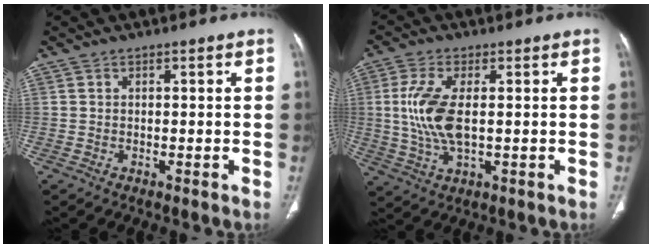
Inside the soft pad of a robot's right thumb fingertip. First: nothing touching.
{"total": 9.8, "force": [0.6, 4.2, 8.8], "torque": [-0.205, -0.006, 0.016]}